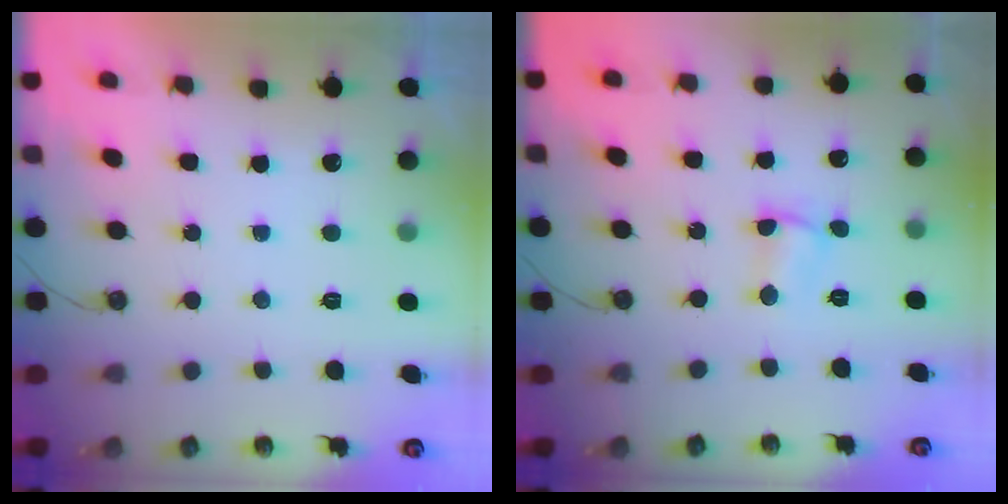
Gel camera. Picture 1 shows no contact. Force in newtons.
{"total": 1.8, "press": 1.7, "slide": 0.5}